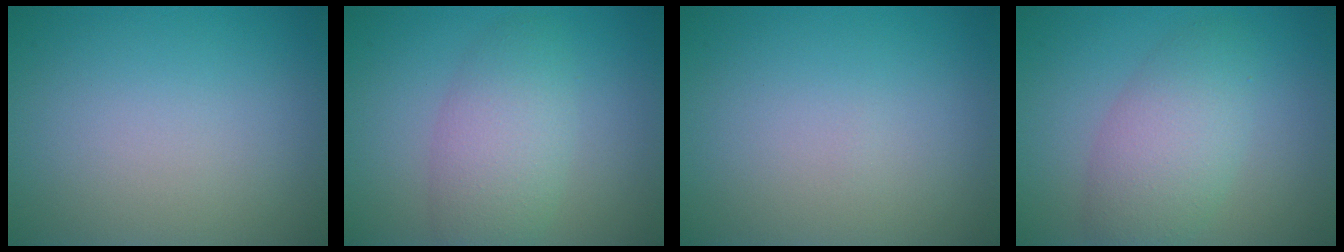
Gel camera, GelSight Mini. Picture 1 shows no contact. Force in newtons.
{"total": 4.3, "press": 4.3, "slide": 0.1}
{"total": 0.0}
{"total": 4.7, "press": 4.7, "slide": 0.1}